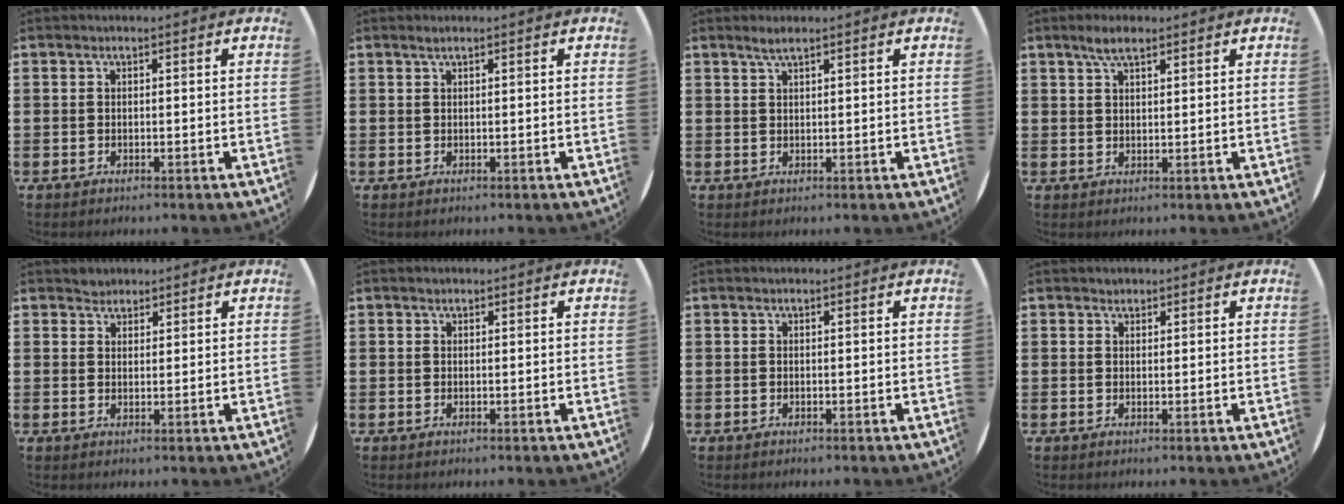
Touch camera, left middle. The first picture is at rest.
{"total": 0.6, "force": [0.4, 0.0, 0.4], "torque": [-0.006, 0.001, 0.007]}
{"total": 1.7, "force": [1.3, 0.0, 1.0], "torque": [-0.020, 0.004, 0.022]}
{"total": 3.3, "force": [2.3, 1.0, 2.1], "torque": [-0.036, 0.003, 0.039]}
{"total": 1.7, "force": [1.6, 0.6, -0.2], "torque": [0.011, 0.000, 0.030]}
{"total": 0.0}
{"total": 0.0}
{"total": 0.7, "force": [0.6, 0.4, 0.0], "torque": [0.009, 0.000, 0.010]}